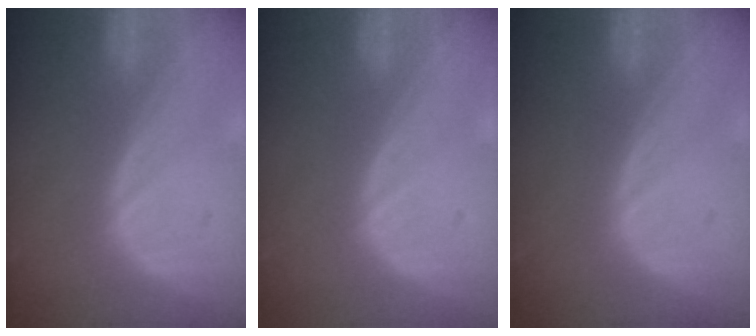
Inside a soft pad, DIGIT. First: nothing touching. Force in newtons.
{"total": 0.5, "press": 0.1, "slide": 0.5}
{"total": 0.0}